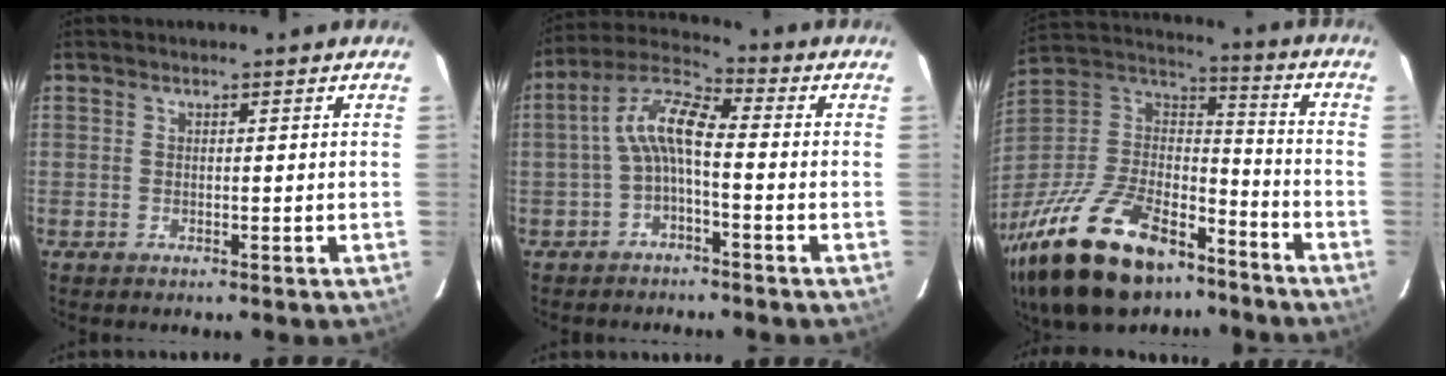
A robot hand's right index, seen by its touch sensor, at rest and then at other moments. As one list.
[{"total": 7.5, "force": [-1.6, 1.9, 7.1], "torque": [-0.160, 0.022, -0.034]}, {"total": 32.4, "force": [-21.9, 15.2, 18.3], "torque": [-0.385, -0.007, -0.350]}]